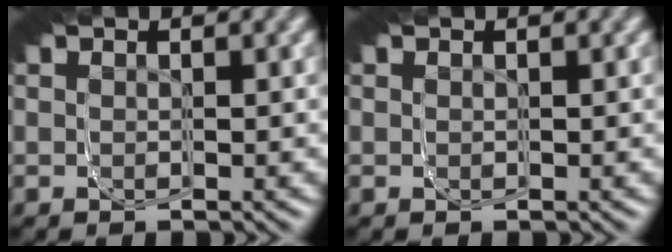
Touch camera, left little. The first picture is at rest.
{"total": 0.0}